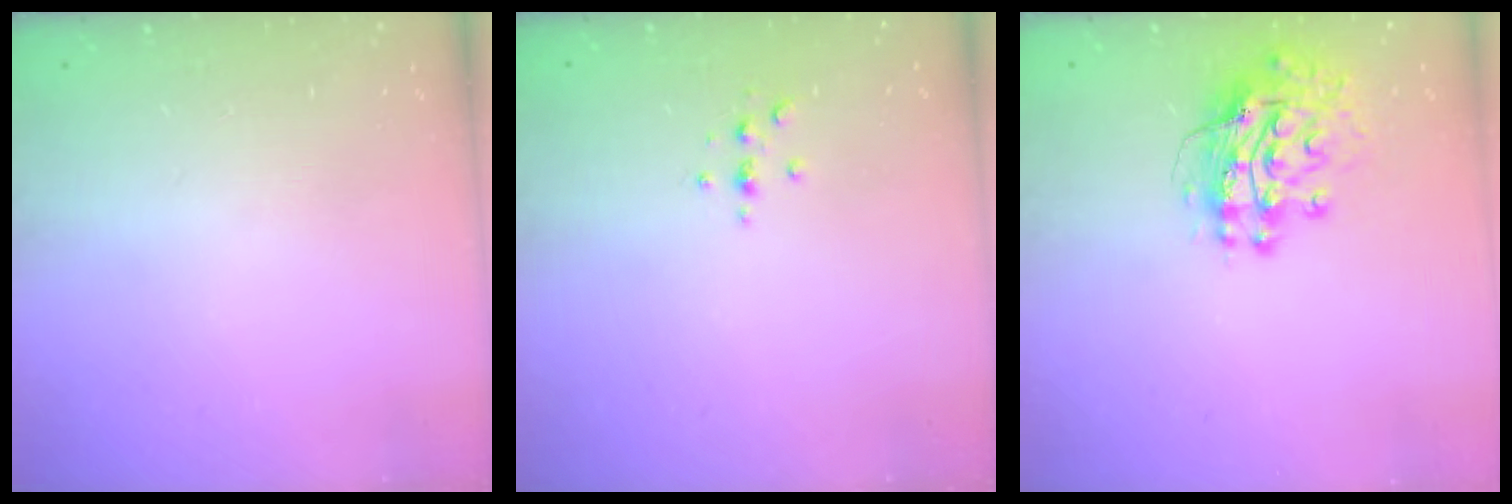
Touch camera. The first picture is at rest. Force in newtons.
{"total": 2.3, "press": 2.3, "slide": 0.2}
{"total": 12.8, "press": 12.7, "slide": 1.1}